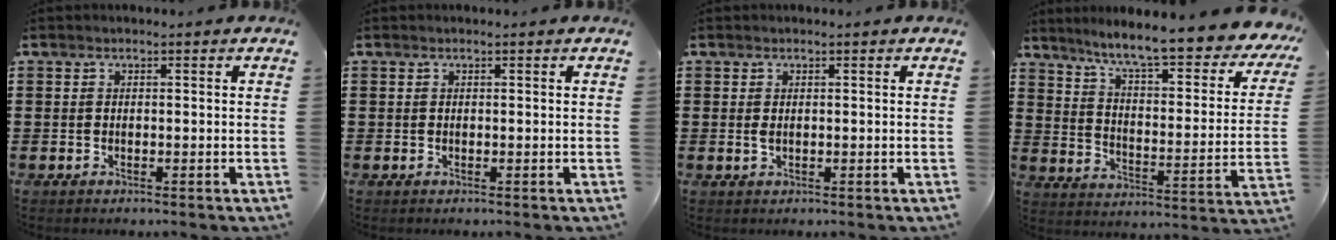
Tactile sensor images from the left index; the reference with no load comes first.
{"total": 0.0}
{"total": 0.9, "force": [0.1, 0.4, 0.8], "torque": [-0.018, 0.003, 0.001]}
{"total": 8.3, "force": [6.9, -0.2, 4.6], "torque": [-0.106, -0.055, 0.108]}